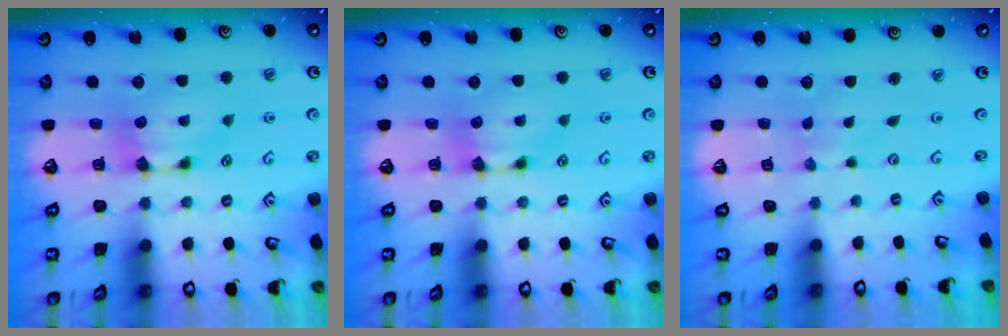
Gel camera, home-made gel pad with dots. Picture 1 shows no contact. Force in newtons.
{"total": 0.0}
{"total": 4.0, "press": 4.0, "slide": 0.1}